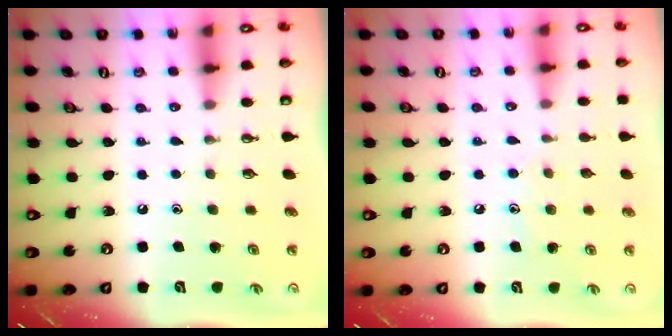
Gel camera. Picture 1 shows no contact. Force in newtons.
{"total": 6.4, "press": 6.4, "slide": 0.5}